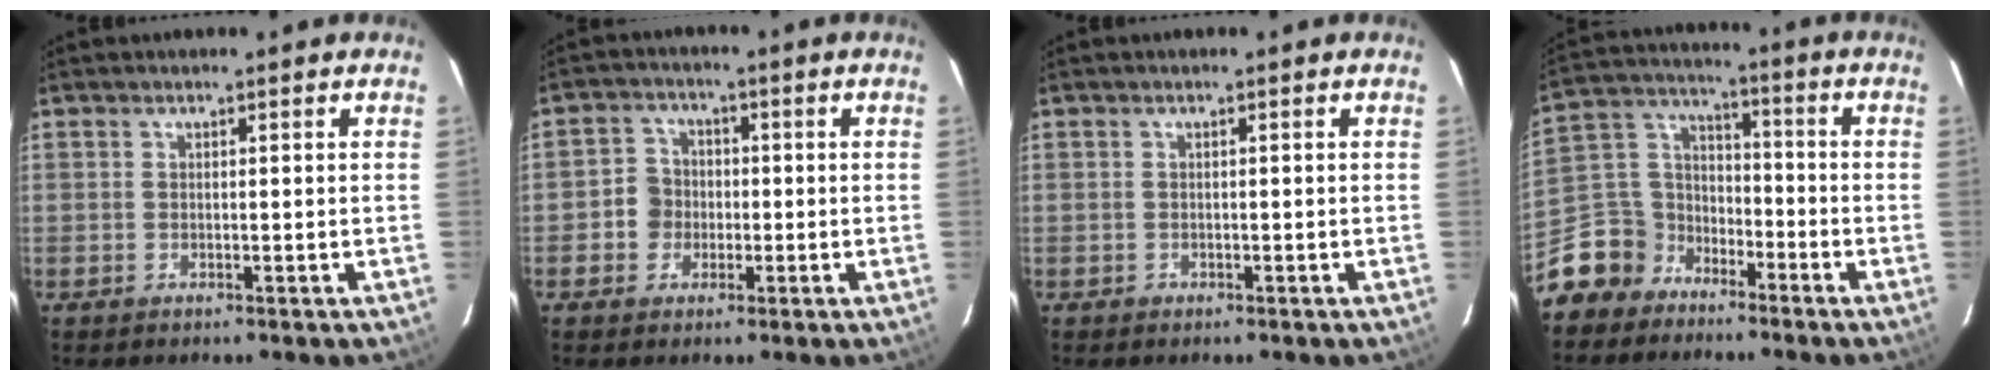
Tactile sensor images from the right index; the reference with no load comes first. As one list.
[{"total": 5.0, "force": [-1.2, 4.7, 1.0], "torque": [-0.017, 0.016, -0.020]}, {"total": 0.7, "force": [-0.4, 0.6, 0.0], "torque": [0.003, 0.002, -0.005]}, {"total": 10.4, "force": [-7.4, 7.3, 0.7], "torque": [-0.043, 0.054, -0.146]}]